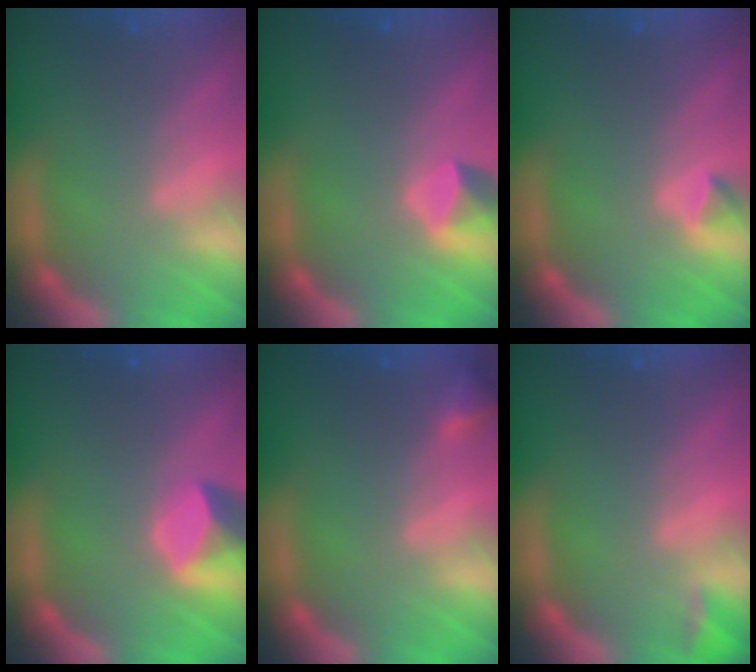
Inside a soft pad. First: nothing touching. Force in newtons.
{"total": 1.9}
{"total": 0.9}
{"total": 3.4}
{"total": 1.4}
{"total": 1.4}